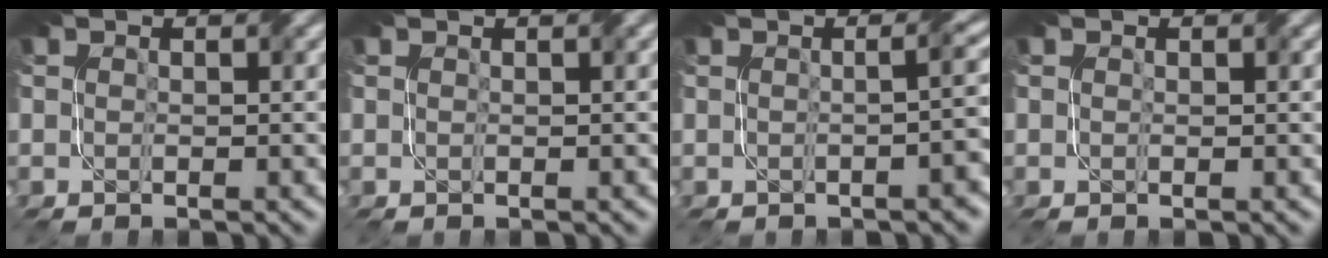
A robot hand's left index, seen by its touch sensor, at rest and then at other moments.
{"total": 0.9, "force": [0.6, 0.3, 0.7], "torque": [-0.008, 0.002, -0.003]}
{"total": 3.6, "force": [-0.4, 1.2, 3.3], "torque": [-0.018, 0.014, -0.007]}
{"total": 0.0}